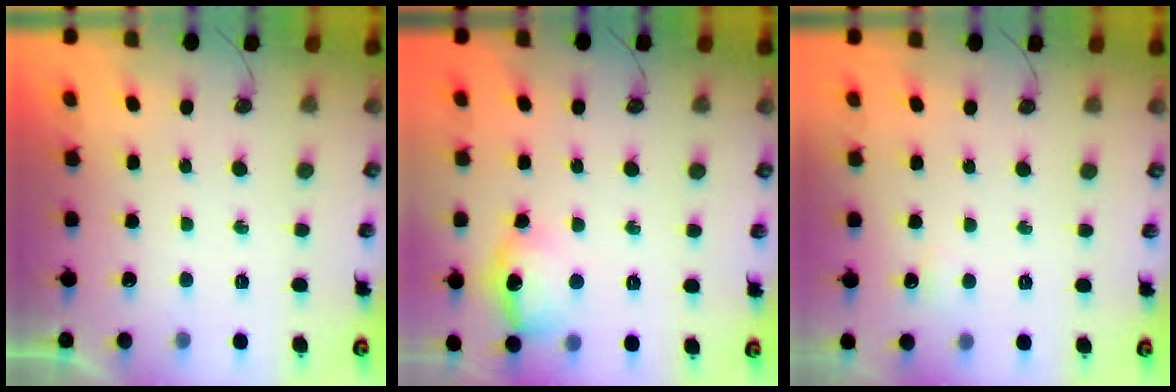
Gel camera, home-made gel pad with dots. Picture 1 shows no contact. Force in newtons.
{"total": 13.1, "press": 13.1, "slide": 0.9}
{"total": 2.8, "press": 2.7, "slide": 0.6}